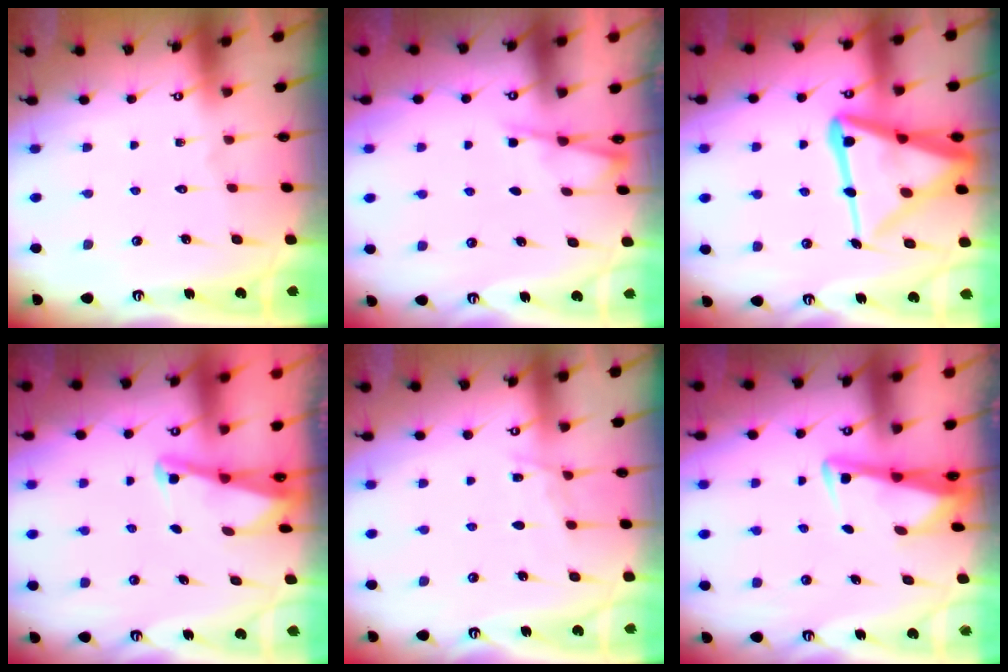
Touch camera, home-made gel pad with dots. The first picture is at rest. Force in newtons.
{"total": 2.8, "press": 2.8, "slide": 0.3}
{"total": 18.8, "press": 18.7, "slide": 2.2}
{"total": 2.2, "press": 2.2, "slide": 0.3}
{"total": 5.6, "press": 5.5, "slide": 0.6}
{"total": 3.4, "press": 3.4, "slide": 0.4}